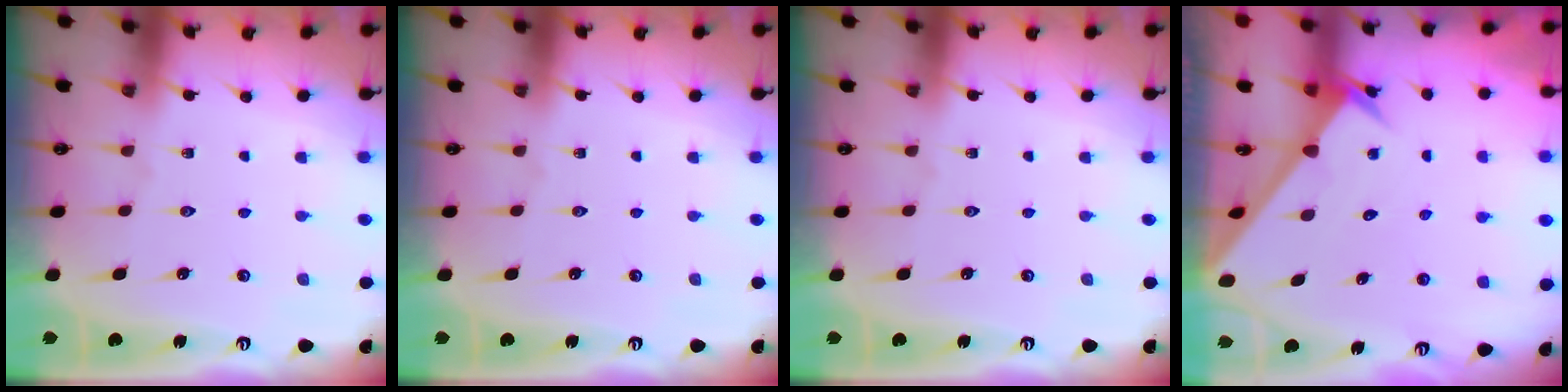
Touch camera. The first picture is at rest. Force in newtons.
{"total": 0.0}
{"total": 0.0}
{"total": 2.7, "press": 2.7, "slide": 0.2}